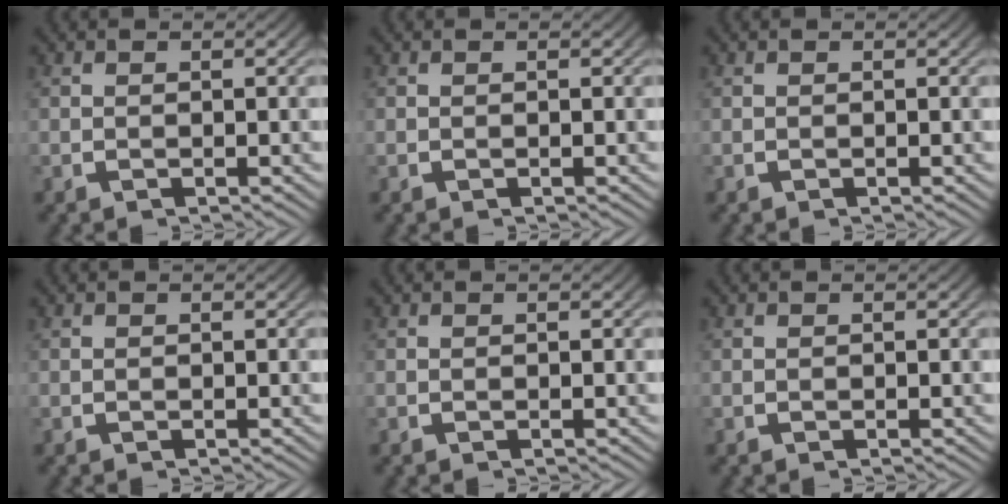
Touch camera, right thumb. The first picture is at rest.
{"total": 0.0}
{"total": 0.0}
{"total": 0.0}
{"total": 0.0}
{"total": 0.0}